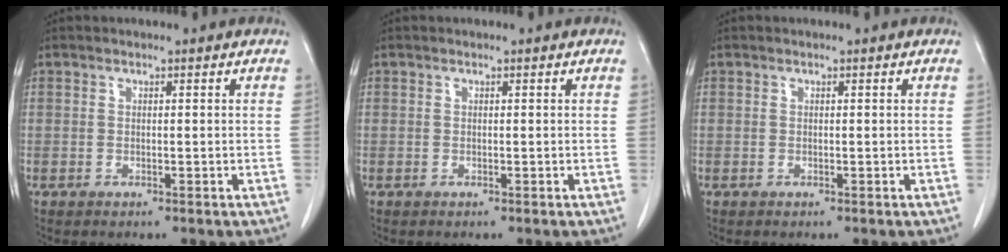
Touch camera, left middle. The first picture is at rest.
{"total": 0.0}
{"total": 0.0}